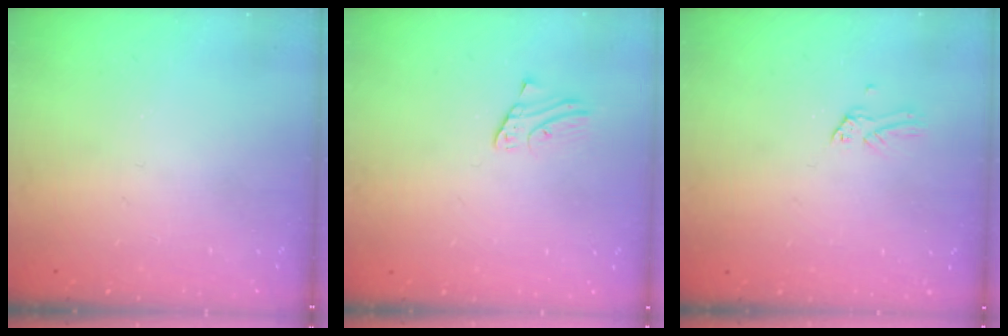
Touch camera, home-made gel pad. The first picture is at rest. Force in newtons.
{"total": 1.4, "press": 1.4, "slide": 0.1}
{"total": 0.0}